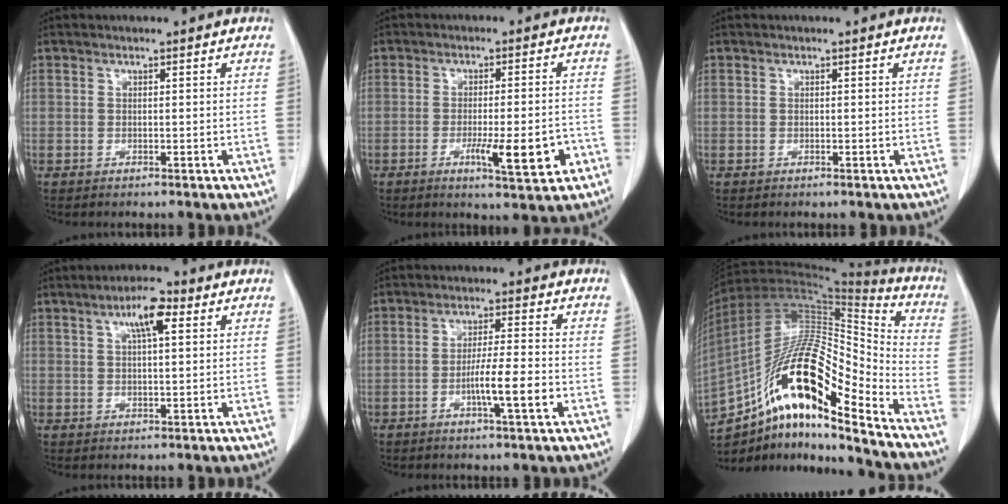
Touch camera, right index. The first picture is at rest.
{"total": 8.1, "force": [-3.2, 1.1, 7.4], "torque": [-0.106, -0.007, -0.039]}
{"total": 0.0}
{"total": 5.5, "force": [2.5, 1.2, 4.8], "torque": [-0.087, 0.010, 0.040]}
{"total": 6.7, "force": [-2.1, -0.1, 6.4], "torque": [-0.107, -0.004, -0.036]}
{"total": 23.0, "force": [-13.8, 3.9, 18.0], "torque": [-0.329, 0.011, -0.240]}